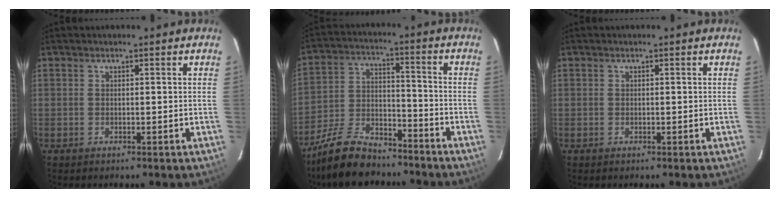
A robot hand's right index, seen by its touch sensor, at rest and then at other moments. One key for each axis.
{"total": 15.3, "fx": -12.3, "fy": 6.1, "fz": 6.8, "tx": -0.154, "ty": 0.006, "tz": -0.210}
{"total": 0.0}